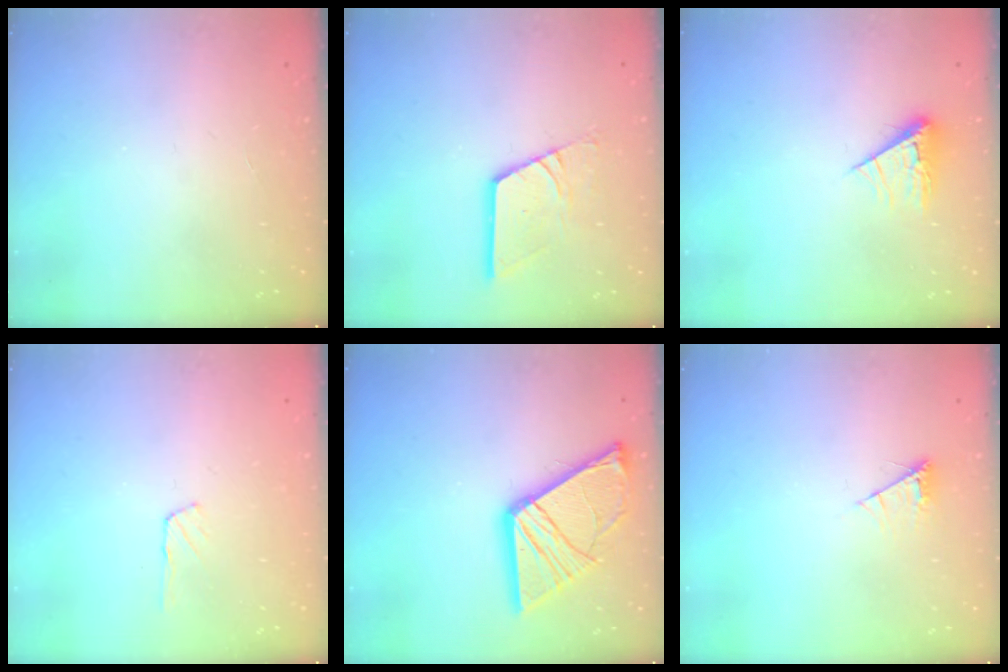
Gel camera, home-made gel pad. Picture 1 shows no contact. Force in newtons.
{"total": 12.6, "press": 12.5, "slide": 1.3}
{"total": 6.7, "press": 6.6, "slide": 1.0}
{"total": 4.0, "press": 3.9, "slide": 0.4}
{"total": 18.2, "press": 18.1, "slide": 2.0}
{"total": 5.2, "press": 5.1, "slide": 0.8}